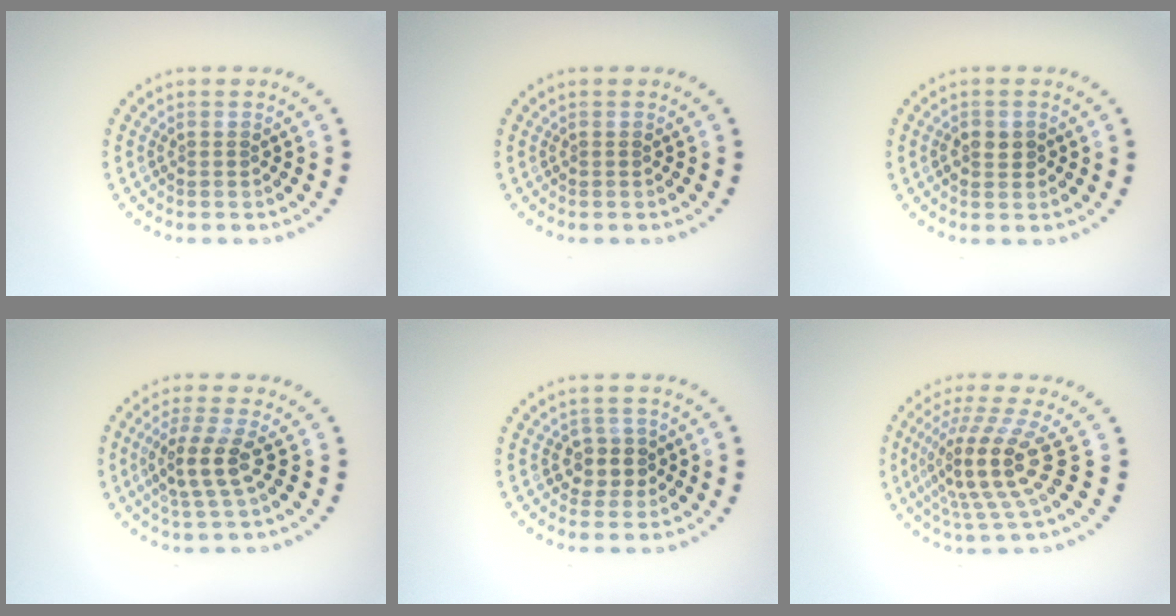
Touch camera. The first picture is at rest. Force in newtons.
{"total": 0.0}
{"total": 1.8, "press": 1.8, "slide": 0.3}
{"total": 3.4, "press": 3.0, "slide": 1.7}
{"total": 2.3, "press": 2.2, "slide": 0.9}
{"total": 5.2, "press": 3.8, "slide": 3.6}